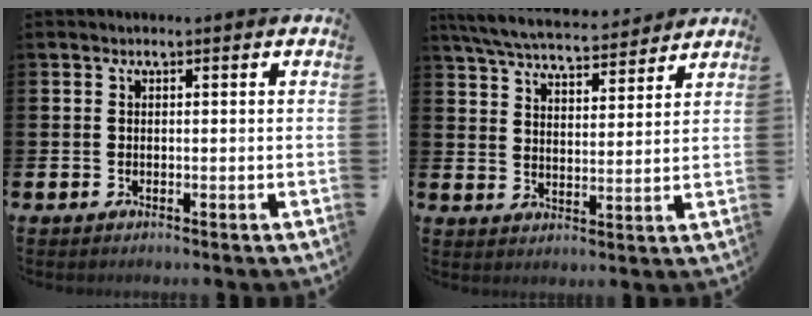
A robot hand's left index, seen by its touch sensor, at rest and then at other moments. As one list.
[{"total": 6.6, "force": [6.3, 1.1, 1.7], "torque": [-0.061, -0.033, 0.112]}]